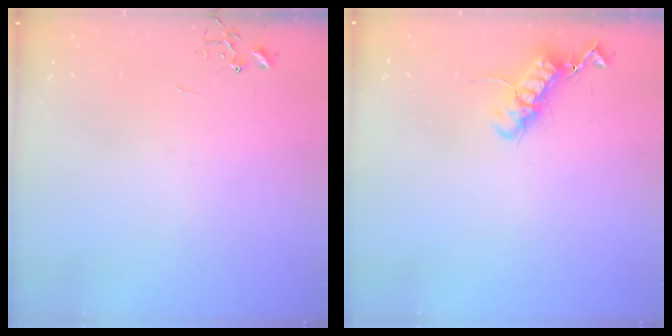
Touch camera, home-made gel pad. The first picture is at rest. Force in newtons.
{"total": 12.5, "press": 12.5, "slide": 0.4}